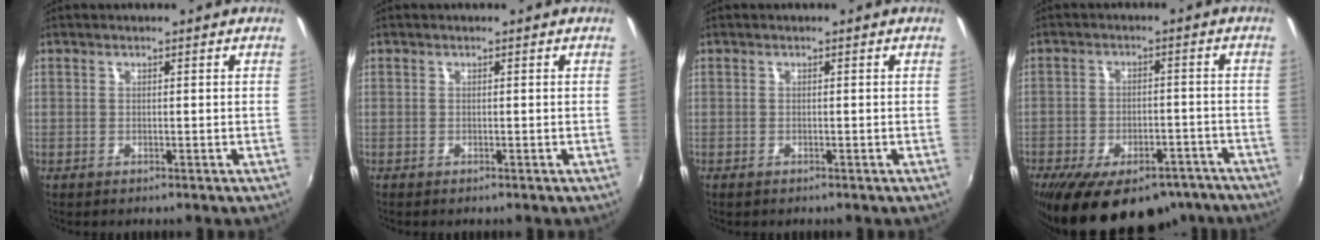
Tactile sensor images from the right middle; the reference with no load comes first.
{"total": 0.0}
{"total": 0.7, "force": [-0.5, 0.4, 0.2], "torque": [-0.005, -0.003, -0.010]}
{"total": 20.7, "force": [-15.3, 9.4, 10.4], "torque": [-0.200, -0.015, -0.200]}